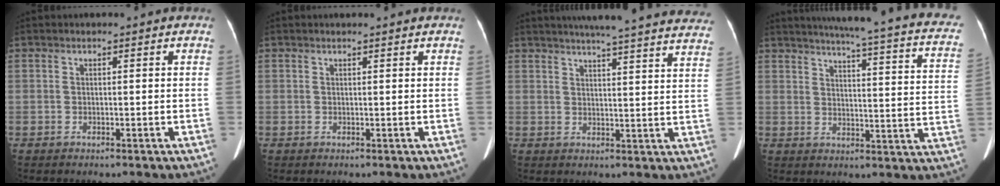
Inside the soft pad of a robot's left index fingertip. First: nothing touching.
{"total": 2.1, "force": [2.0, 0.1, 0.7], "torque": [-0.012, 0.013, 0.021]}
{"total": 28.2, "force": [25.9, 1.4, 11.2], "torque": [-0.165, -0.050, 0.298]}
{"total": 23.8, "force": [19.5, 2.3, 13.6], "torque": [-0.185, -0.033, 0.212]}